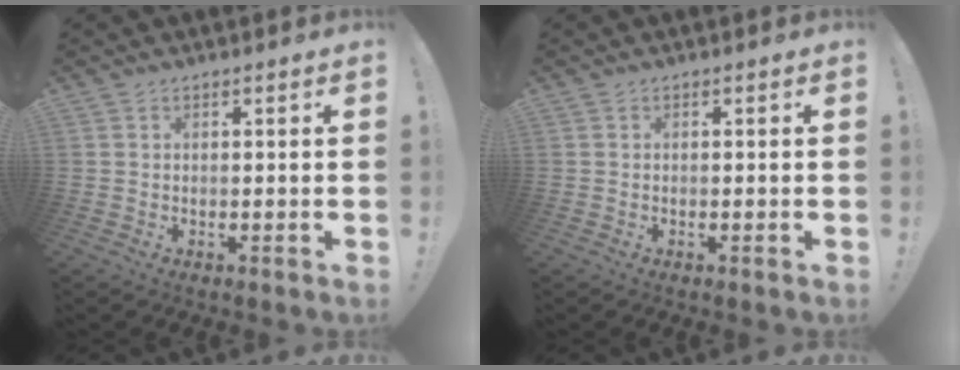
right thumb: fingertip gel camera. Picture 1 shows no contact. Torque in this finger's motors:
{"motor_torque": [-0.20, -0.11, 0.13, -0.06, -0.01]}